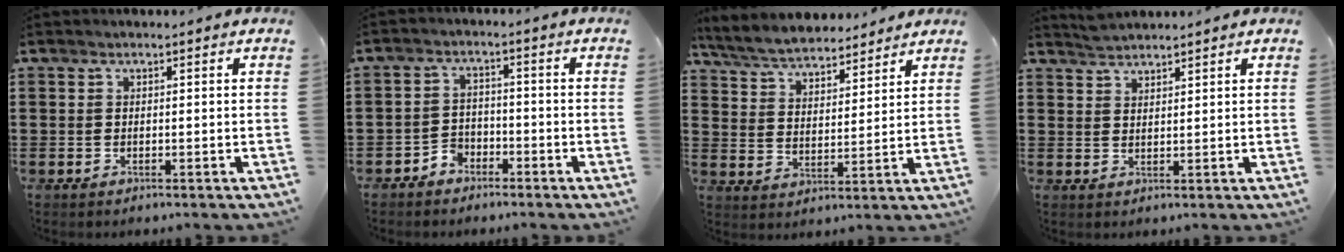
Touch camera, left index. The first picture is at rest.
{"total": 2.9, "force": [-2.5, 1.5, 0.2], "torque": [-0.012, 0.003, -0.054]}
{"total": 5.9, "force": [5.7, 0.9, 1.2], "torque": [-0.048, -0.025, 0.103]}
{"total": 2.1, "force": [2.1, 0.0, 0.1], "torque": [-0.007, 0.003, 0.042]}